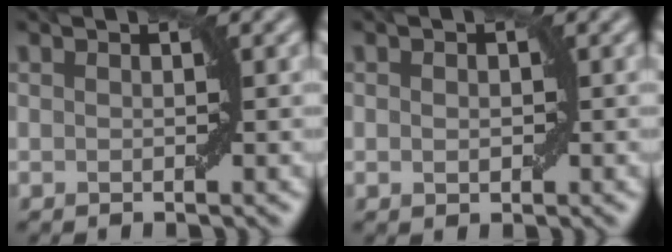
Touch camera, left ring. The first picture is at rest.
{"total": 0.9, "force": [0.0, 0.7, 0.6], "torque": [-0.008, 0.001, 0.002]}